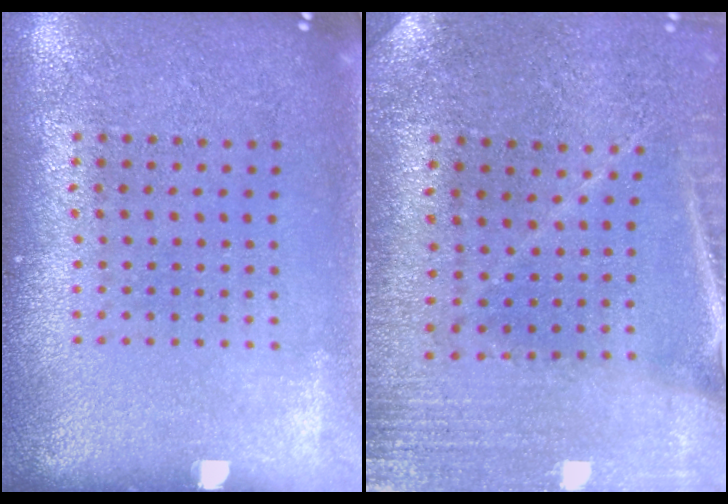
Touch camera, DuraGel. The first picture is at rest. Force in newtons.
{"total": 0.9, "press": 0.9, "slide": 0.1}